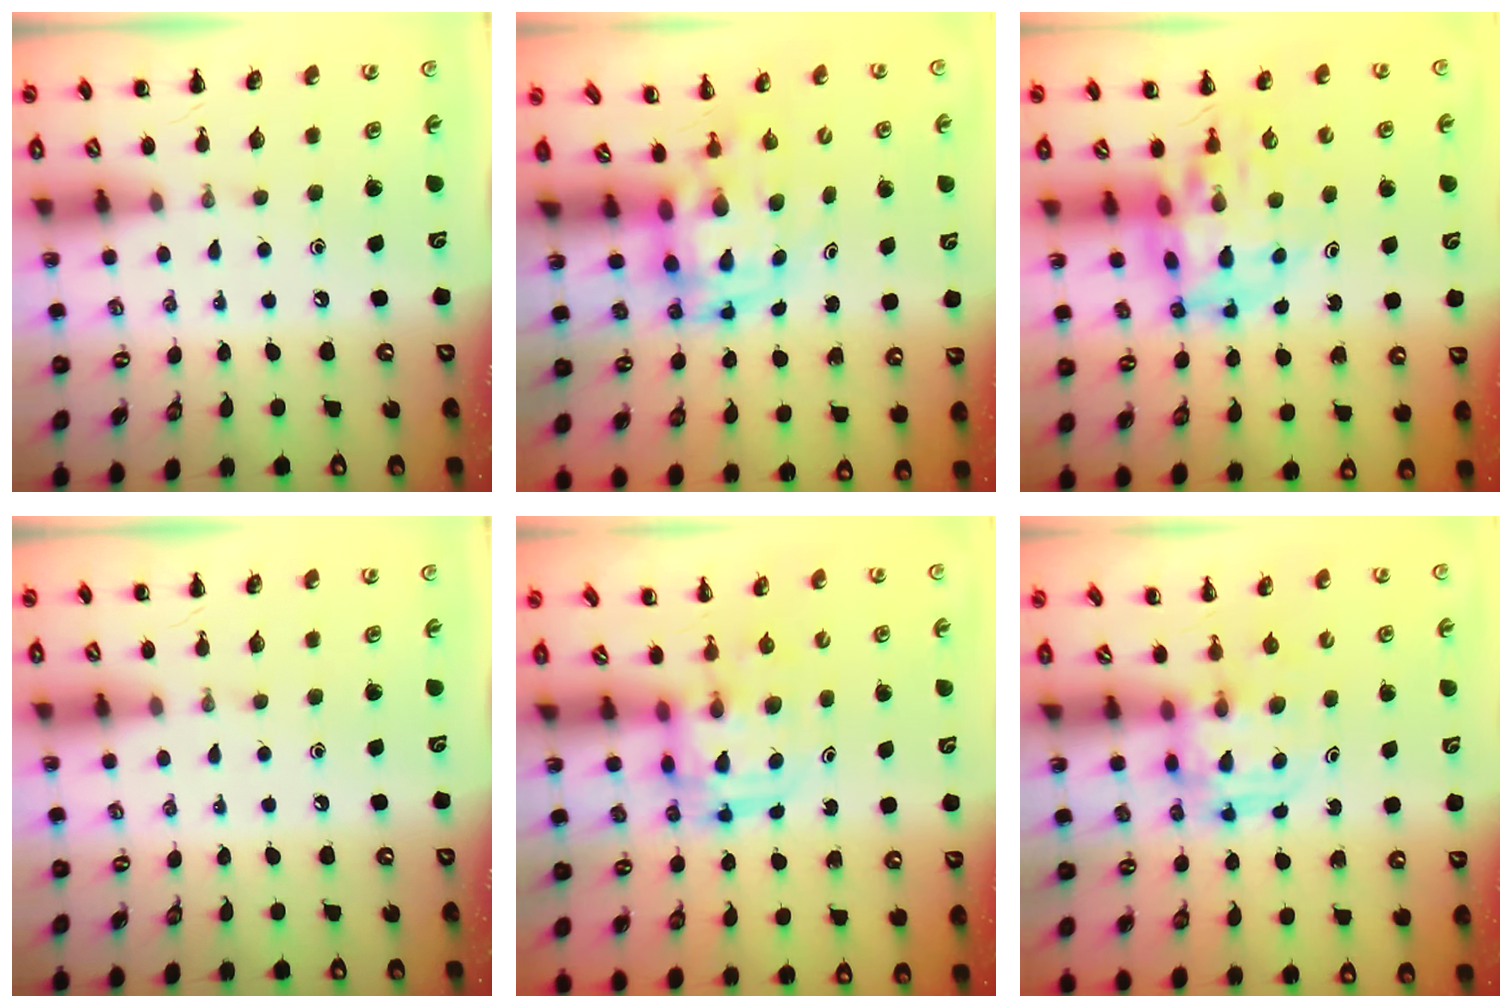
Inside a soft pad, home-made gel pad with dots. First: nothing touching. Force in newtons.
{"total": 3.7, "press": 3.6, "slide": 0.8}
{"total": 12.2, "press": 11.6, "slide": 3.7}
{"total": 0.0}
{"total": 3.0, "press": 3.0, "slide": 0.3}
{"total": 3.6, "press": 3.6, "slide": 0.2}